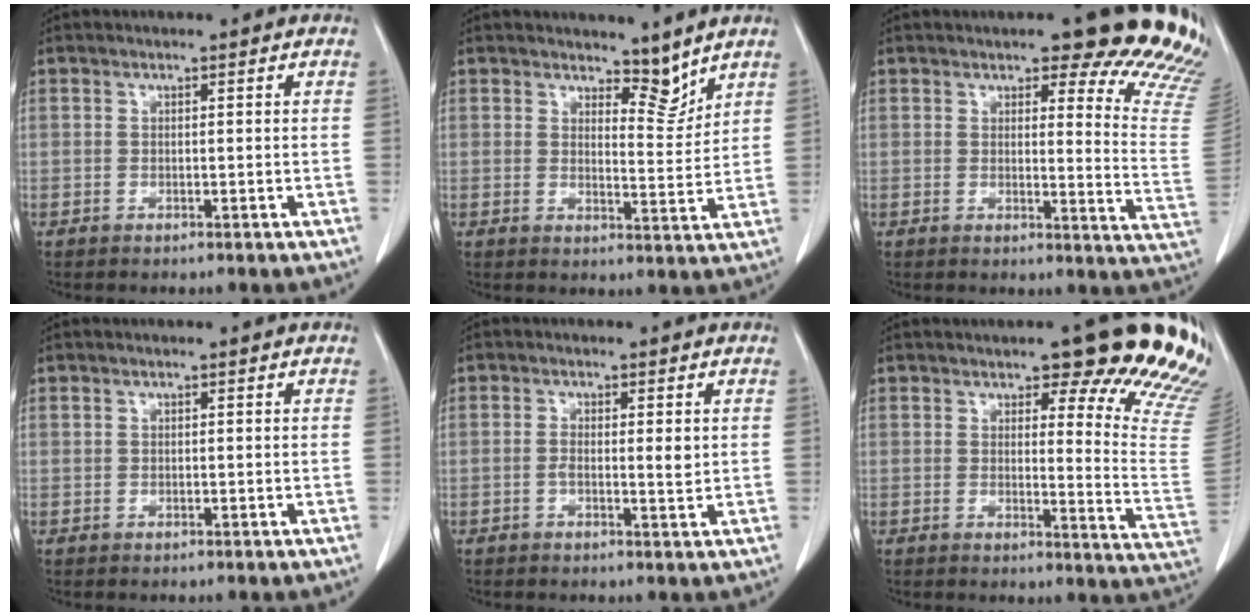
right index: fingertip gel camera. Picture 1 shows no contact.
{"total": 4.4, "force": [3.9, 1.5, 1.4], "torque": [-0.014, -0.011, 0.061]}
{"total": 14.7, "force": [13.0, 2.3, 6.5], "torque": [-0.049, -0.101, 0.115]}
{"total": 0.0}
{"total": 2.9, "force": [0.2, 0.9, 2.8], "torque": [-0.045, 0.000, 0.004]}
{"total": 16.4, "force": [12.5, 2.3, 10.4], "torque": [-0.105, -0.067, 0.129]}